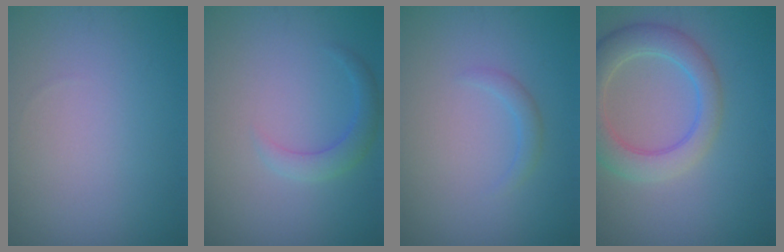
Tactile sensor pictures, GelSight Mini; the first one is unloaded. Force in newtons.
{"total": 2.2, "press": 2.1, "slide": 0.2}
{"total": 1.2, "press": 1.2, "slide": 0.1}
{"total": 5.2, "press": 5.1, "slide": 0.5}